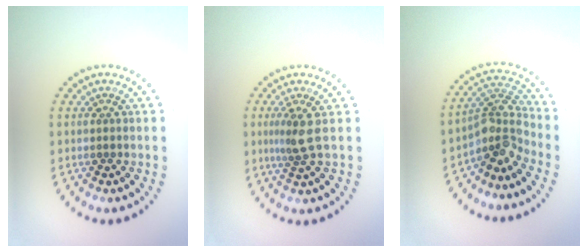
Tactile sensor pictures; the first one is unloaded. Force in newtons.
{"total": 2.4, "press": 1.7, "slide": 1.7}
{"total": 4.0, "press": 3.0, "slide": 2.6}